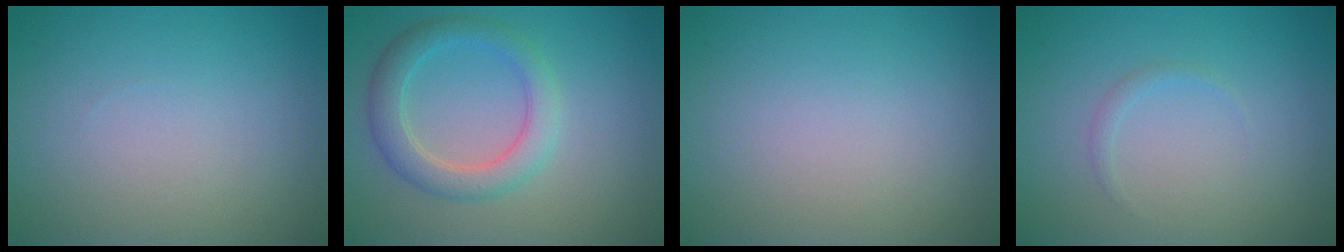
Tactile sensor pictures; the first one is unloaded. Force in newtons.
{"total": 3.6, "press": 3.6, "slide": 0.1}
{"total": 0.0}
{"total": 0.7, "press": 0.7, "slide": 0.0}